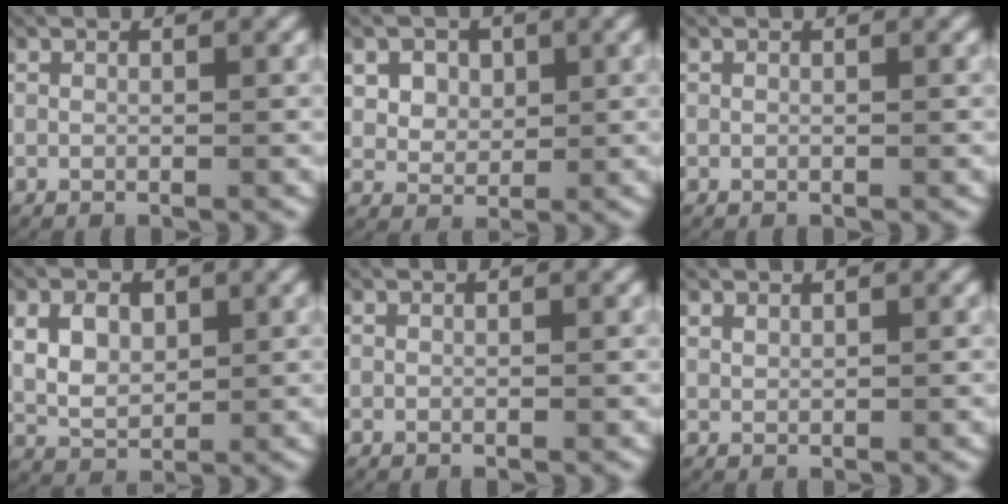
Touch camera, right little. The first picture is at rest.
{"total": 4.4, "force": [1.0, 3.8, 2.0], "torque": [-0.052, -0.015, 0.026]}
{"total": 0.0}
{"total": 5.8, "force": [0.5, 4.8, 3.1], "torque": [-0.081, -0.017, 0.021]}
{"total": 0.0}
{"total": 0.8, "force": [0.7, 0.4, 0.2], "torque": [-0.008, -0.001, 0.019]}